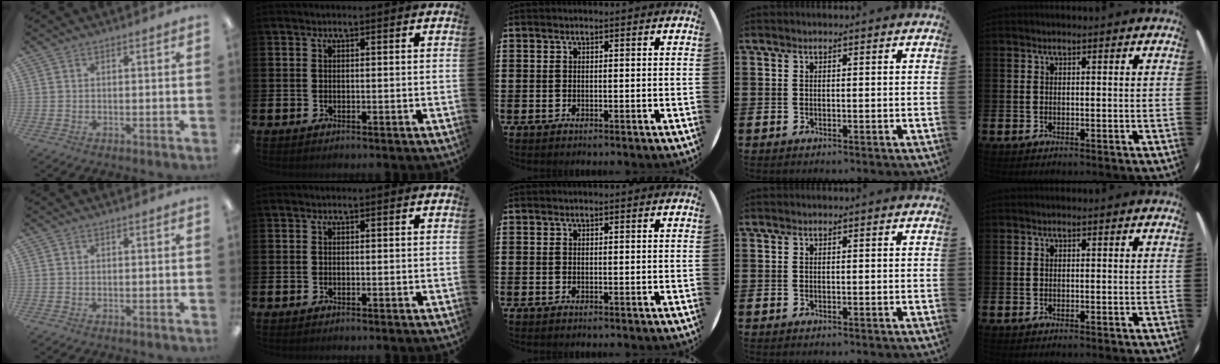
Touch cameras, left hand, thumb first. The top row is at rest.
{}